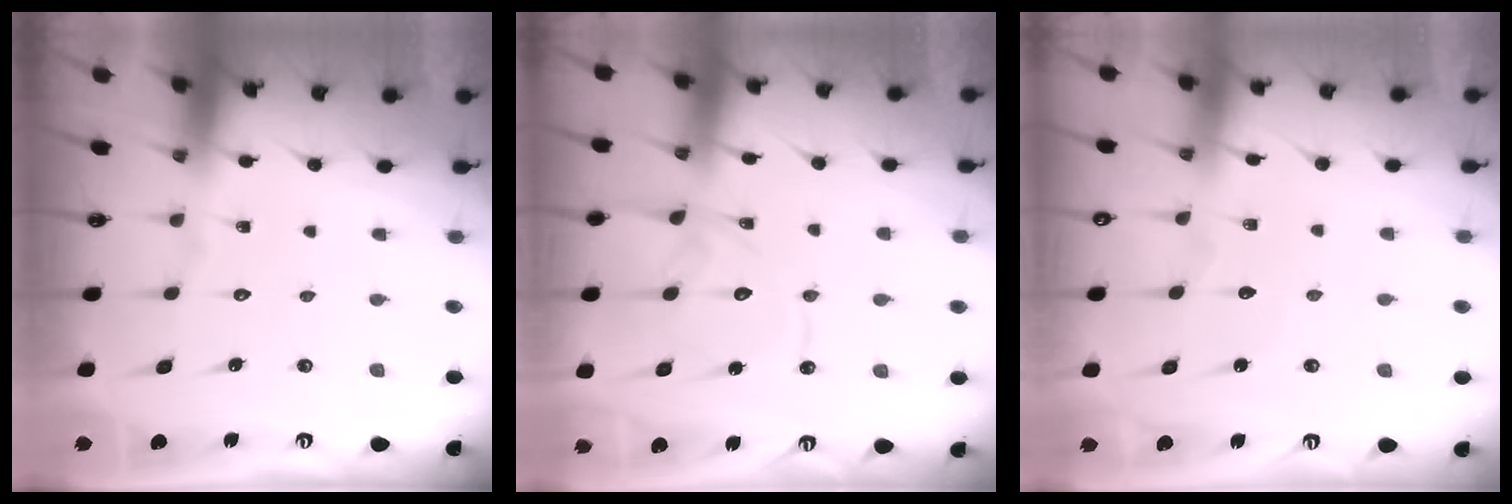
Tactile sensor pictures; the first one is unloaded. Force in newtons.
{"total": 14.1, "press": 14.0, "slide": 1.5}
{"total": 2.8, "press": 2.8, "slide": 0.3}